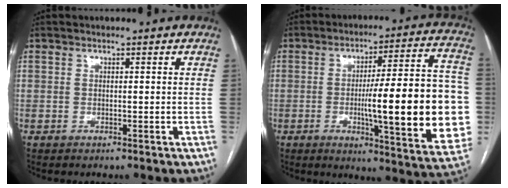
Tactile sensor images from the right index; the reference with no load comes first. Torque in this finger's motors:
{"motor_torque": [2.14, 0.00, 0.58, 0.21]}